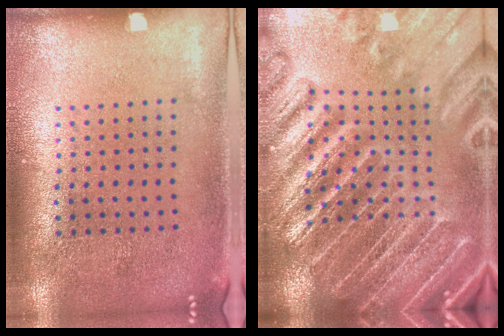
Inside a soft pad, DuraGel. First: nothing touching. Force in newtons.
{"total": 4.9, "press": 4.4, "slide": 2.2}